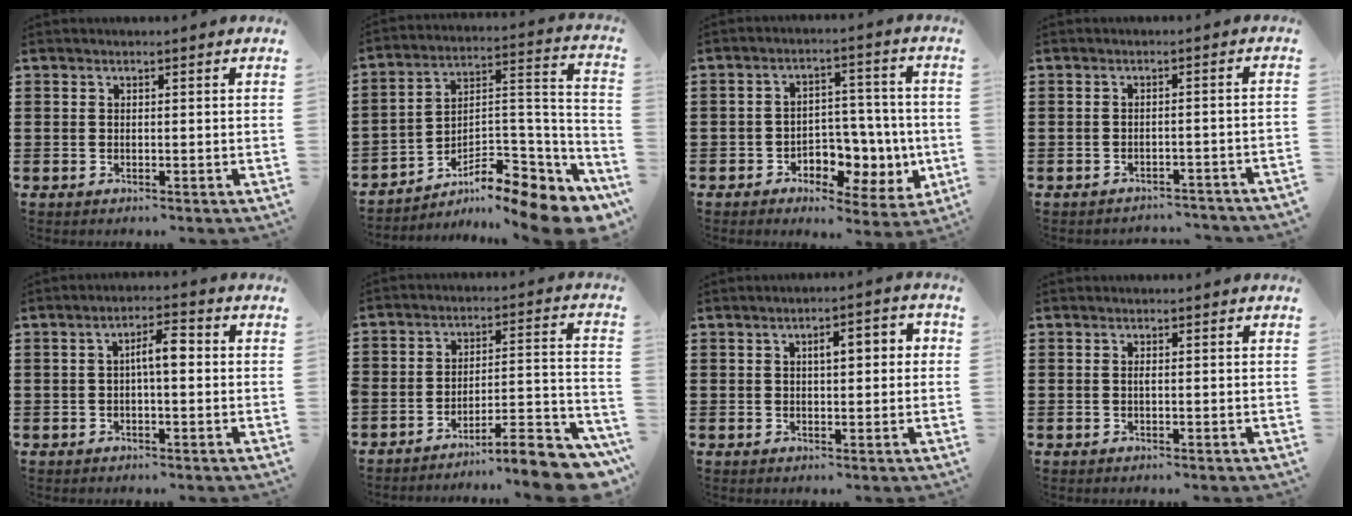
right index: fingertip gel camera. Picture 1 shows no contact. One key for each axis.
{"total": 10.1, "fx": -7.9, "fy": 2.9, "fz": 5.5, "tx": -0.082, "ty": 0.013, "tz": -0.152}
{"total": 6.3, "fx": -1.9, "fy": 5.0, "fz": 3.4, "tx": -0.051, "ty": 0.008, "tz": -0.032}
{"total": 2.4, "fx": -2.3, "fy": 0.0, "fz": 0.5, "tx": -0.013, "ty": -0.001, "tz": -0.049}
{"total": 4.2, "fx": -0.1, "fy": 1.1, "fz": 4.1, "tx": -0.076, "ty": 0.012, "tz": -0.006}
{"total": 8.9, "fx": -7.7, "fy": 1.3, "fz": 4.1, "tx": -0.051, "ty": 0.012, "tz": -0.148}
{"total": 3.8, "fx": 0.5, "fy": 1.4, "fz": 3.5, "tx": -0.051, "ty": 0.003, "tz": 0.001}
{"total": 0.5, "fx": -0.1, "fy": 0.0, "fz": 0.5, "tx": -0.010, "ty": -0.003, "tz": -0.001}